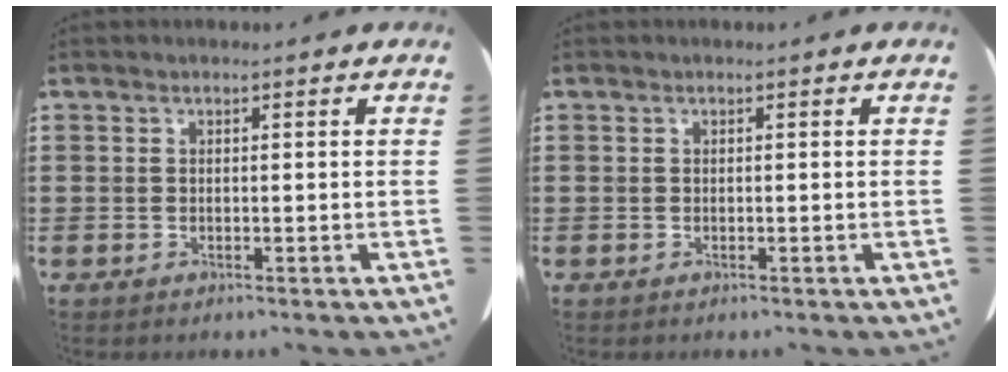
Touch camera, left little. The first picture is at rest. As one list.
[{"total": 0.0}]